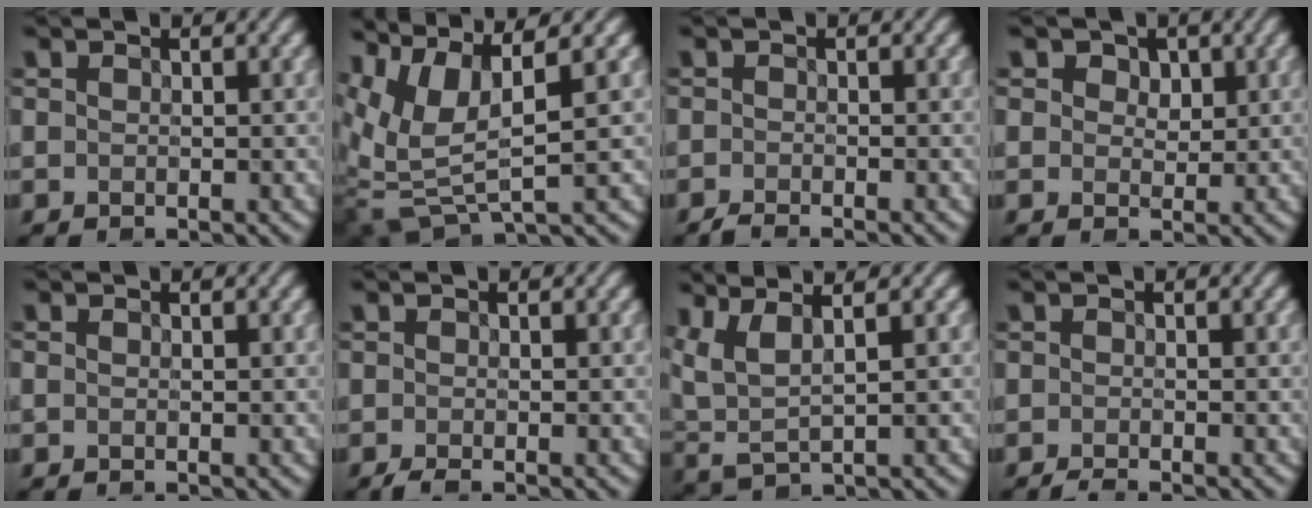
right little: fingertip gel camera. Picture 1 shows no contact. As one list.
[{"total": 8.0, "force": [3.0, 2.5, 7.0], "torque": [-0.170, 0.005, 0.059]}, {"total": 1.3, "force": [-1.2, -0.1, 0.4], "torque": [-0.009, -0.005, -0.029]}, {"total": 3.1, "force": [1.7, 2.2, 1.5], "torque": [-0.025, 0.006, 0.012]}, {"total": 0.0}, {"total": 1.1, "force": [-0.9, 0.0, 0.7], "torque": [-0.016, -0.004, -0.023]}, {"total": 4.4, "force": [2.4, 1.1, 3.5], "torque": [-0.083, 0.008, 0.049]}, {"total": 1.0, "force": [-0.9, -0.1, 0.4], "torque": [-0.008, -0.002, -0.022]}]